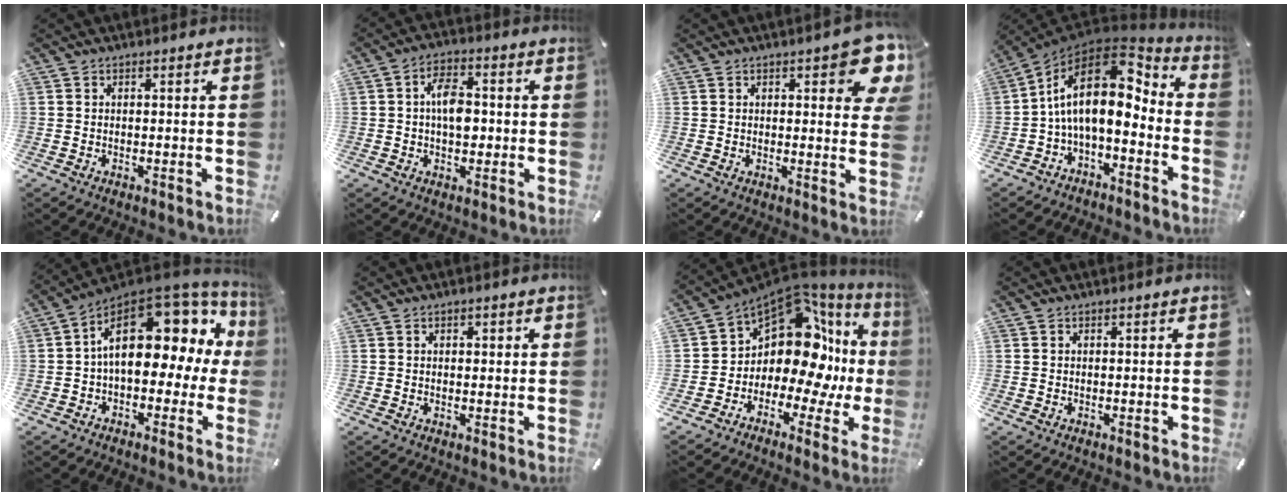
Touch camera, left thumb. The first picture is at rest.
{"total": 7.7, "force": [-0.1, 4.8, 6.1], "torque": [-0.084, 0.008, -0.002]}
{"total": 10.0, "force": [4.6, 3.8, 8.1], "torque": [-0.098, -0.027, 0.078]}
{"total": 16.6, "force": [1.5, 8.9, 13.9], "torque": [-0.264, -0.024, 0.022]}
{"total": 18.5, "force": [5.7, 10.5, 14.1], "torque": [-0.202, -0.040, 0.099]}
{"total": 1.1, "force": [0.3, 0.8, 0.7], "torque": [-0.015, 0.007, 0.003]}
{"total": 13.0, "force": [2.8, 9.2, 8.7], "torque": [-0.141, -0.062, 0.035]}
{"total": 0.0}